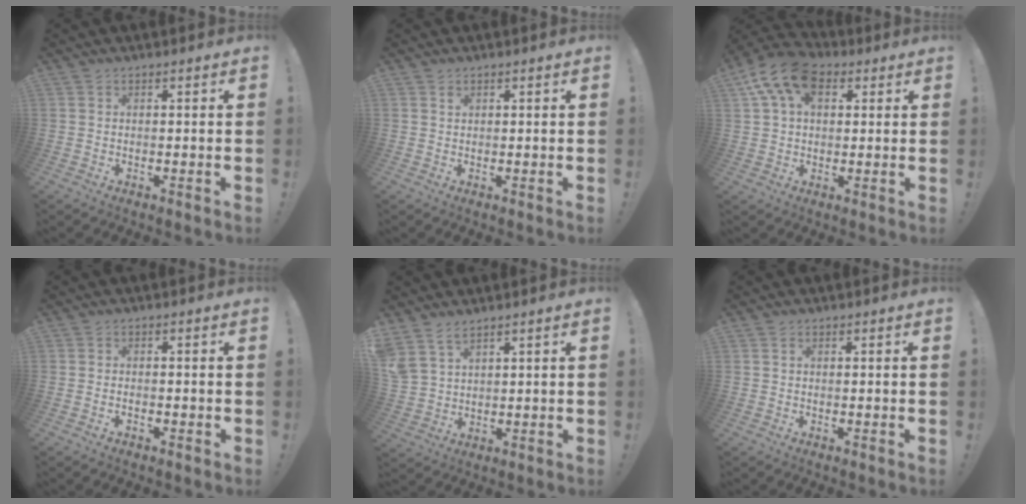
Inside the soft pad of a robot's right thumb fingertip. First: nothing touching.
{"total": 0.9, "force": [0.5, 0.7, 0.1], "torque": [0.003, -0.001, 0.009]}
{"total": 13.1, "force": [5.4, 8.3, 8.5], "torque": [-0.148, -0.010, 0.102]}
{"total": 1.1, "force": [-1.0, 0.2, 0.4], "torque": [-0.008, 0.001, -0.017]}
{"total": 5.5, "force": [4.4, 2.2, 2.5], "torque": [-0.055, -0.017, 0.087]}
{"total": 0.6, "force": [0.2, 0.5, 0.3], "torque": [-0.010, 0.004, 0.003]}